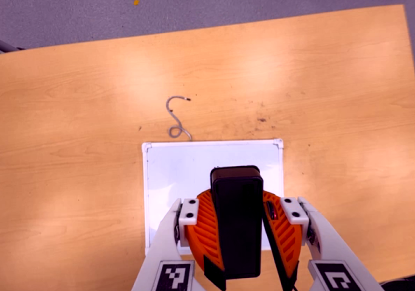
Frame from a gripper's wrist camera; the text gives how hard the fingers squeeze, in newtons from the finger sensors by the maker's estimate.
{"total": 10.1, "left": 10.5, "right": 9.6}